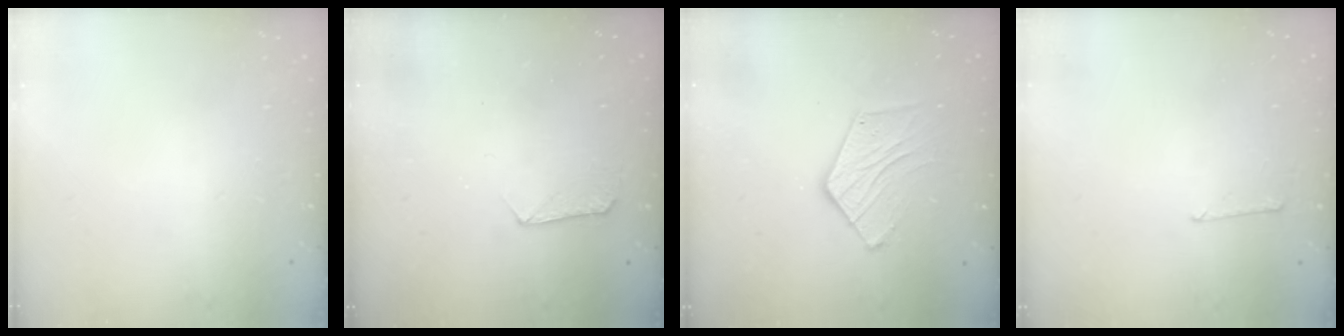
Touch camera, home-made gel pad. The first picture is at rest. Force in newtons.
{"total": 7.4, "press": 7.4, "slide": 0.6}
{"total": 10.6, "press": 10.6, "slide": 0.7}
{"total": 4.3, "press": 4.3, "slide": 0.4}